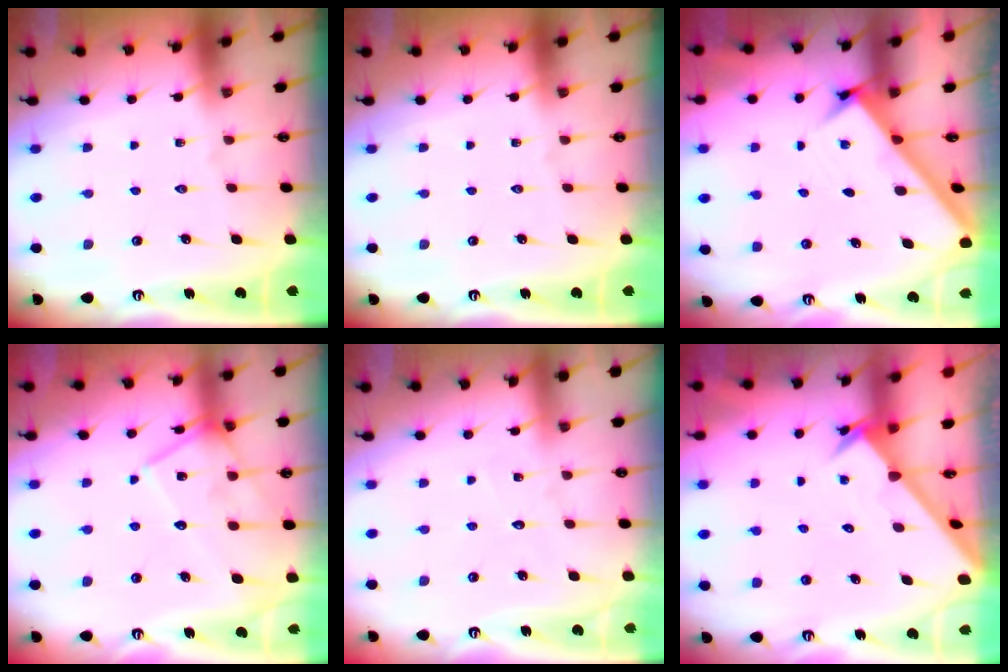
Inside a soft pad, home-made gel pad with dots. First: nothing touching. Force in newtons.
{"total": 0.0}
{"total": 2.9, "press": 2.9, "slide": 0.3}
{"total": 13.5, "press": 13.5, "slide": 0.9}
{"total": 3.2, "press": 3.2, "slide": 0.4}
{"total": 2.4, "press": 2.4, "slide": 0.2}